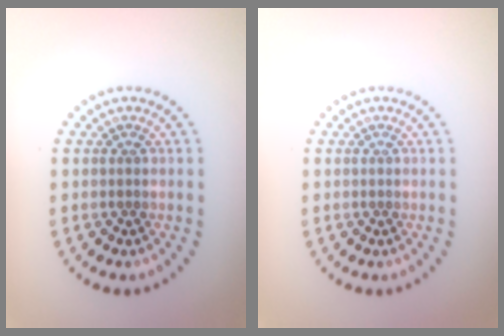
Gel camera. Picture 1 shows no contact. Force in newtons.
{"total": 0.0}